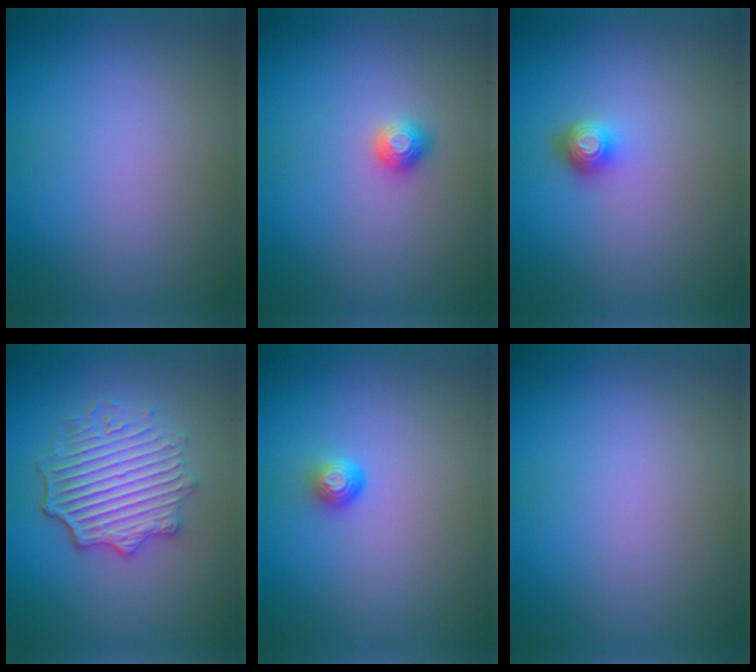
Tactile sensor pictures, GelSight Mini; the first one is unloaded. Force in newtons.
{"total": 1.2, "press": 1.1, "slide": 0.2}
{"total": 1.8, "press": 1.3, "slide": 1.2}
{"total": 5.7, "press": 4.4, "slide": 3.5}
{"total": 1.5, "press": 1.0, "slide": 1.1}
{"total": 0.0}